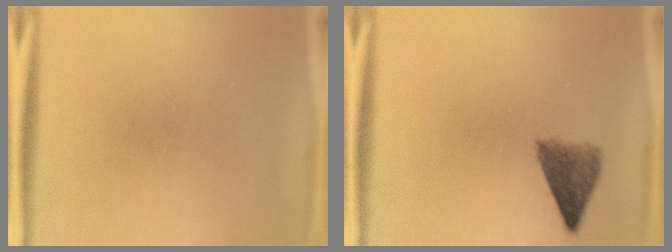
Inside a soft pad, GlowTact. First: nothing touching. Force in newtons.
{"total": 5.2}